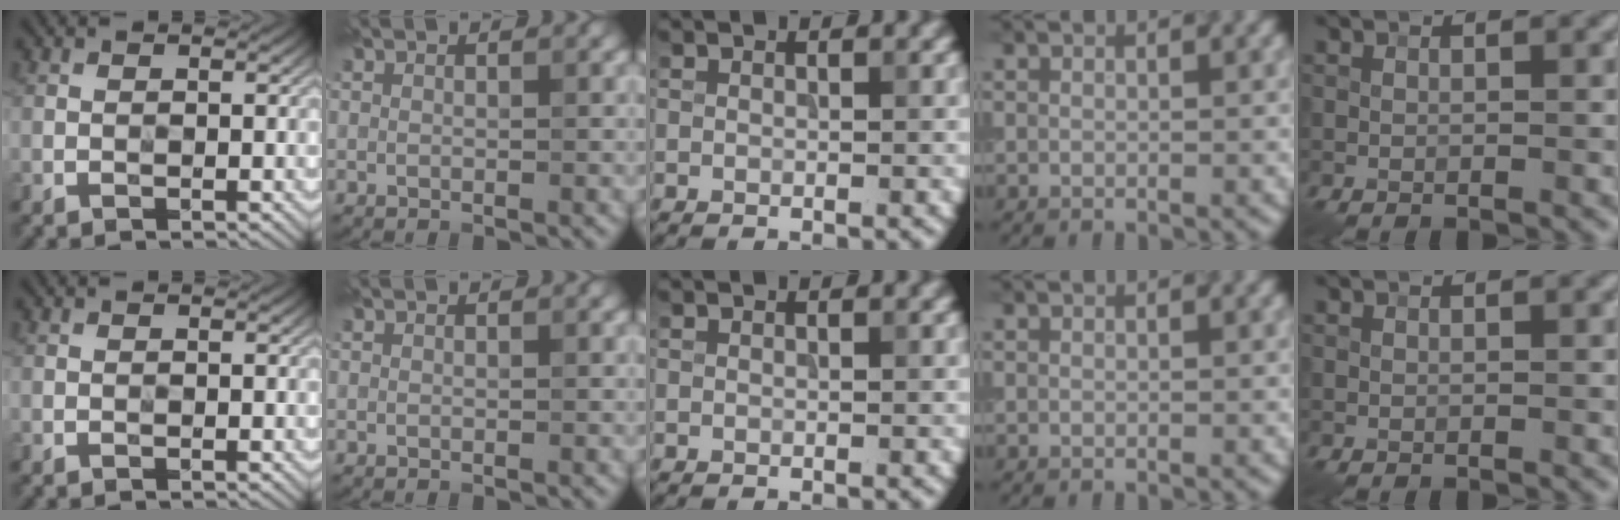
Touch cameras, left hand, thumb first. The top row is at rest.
{}